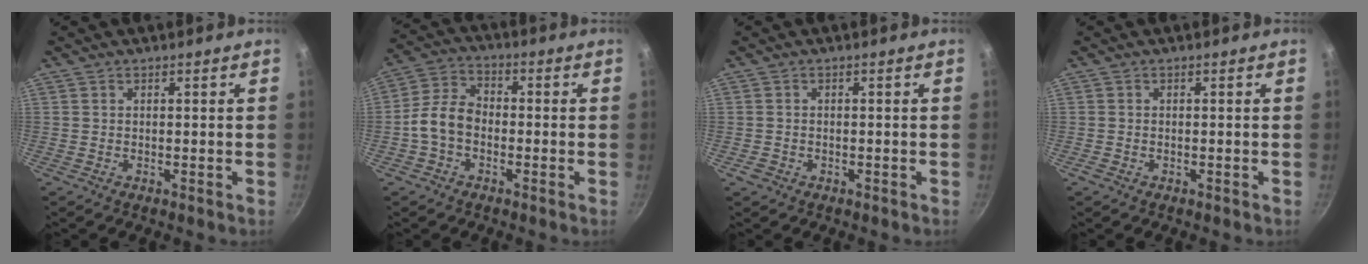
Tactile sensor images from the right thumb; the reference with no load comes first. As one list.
[{"total": 7.6, "force": [-2.0, 5.3, 5.0], "torque": [-0.086, 0.032, -0.052]}, {"total": 1.7, "force": [-0.9, 1.3, 0.7], "torque": [-0.014, 0.006, -0.012]}, {"total": 0.7, "force": [-0.4, 0.5, 0.3], "torque": [-0.007, 0.001, -0.008]}]